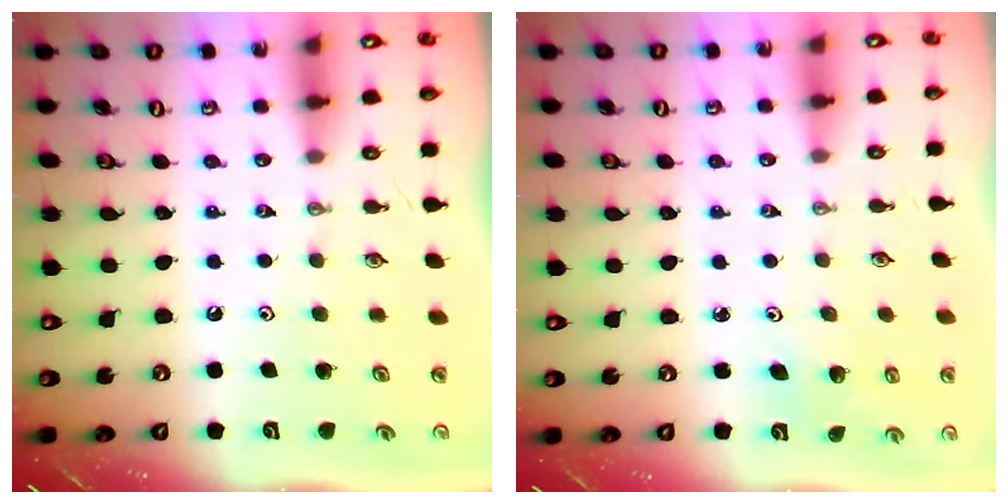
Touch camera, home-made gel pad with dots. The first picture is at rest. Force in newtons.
{"total": 2.6, "press": 2.6, "slide": 0.2}